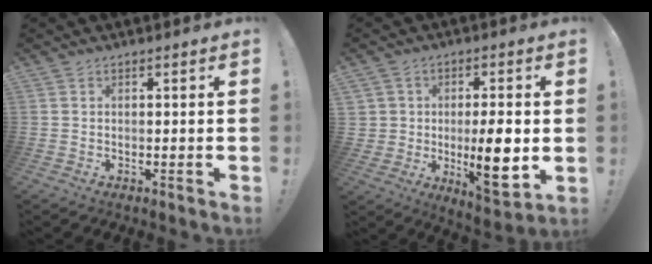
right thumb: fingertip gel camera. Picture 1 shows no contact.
{"total": 11.0, "force": [-1.2, 5.9, 9.2], "torque": [-0.152, 0.004, -0.020]}